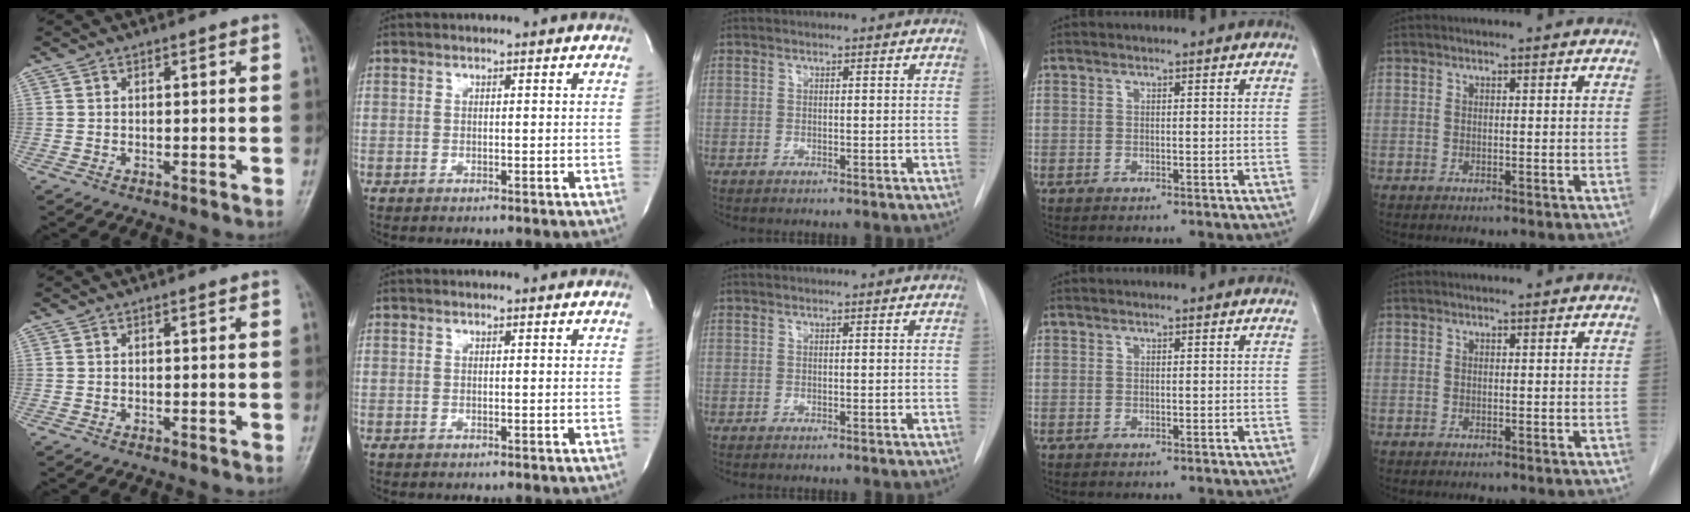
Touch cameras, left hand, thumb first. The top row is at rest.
{}